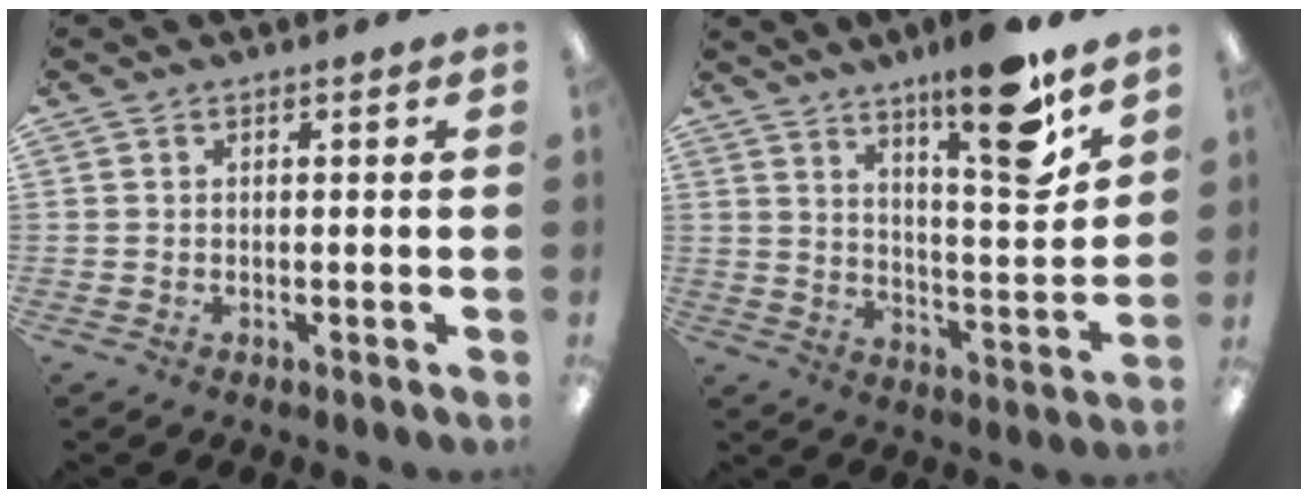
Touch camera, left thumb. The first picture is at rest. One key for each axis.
{"total": 16.4, "fx": 11.9, "fy": 2.9, "fz": 10.9, "tx": -0.161, "ty": -0.078, "tz": 0.183}